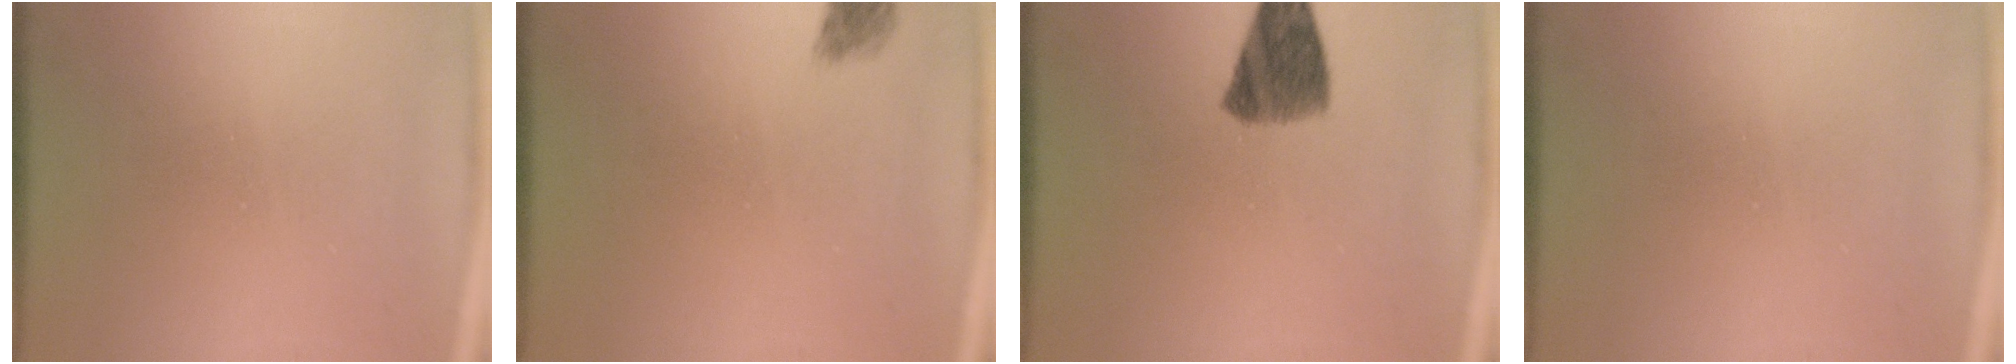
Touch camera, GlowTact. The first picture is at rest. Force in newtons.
{"total": 2.2}
{"total": 8.2}
{"total": 0.0}